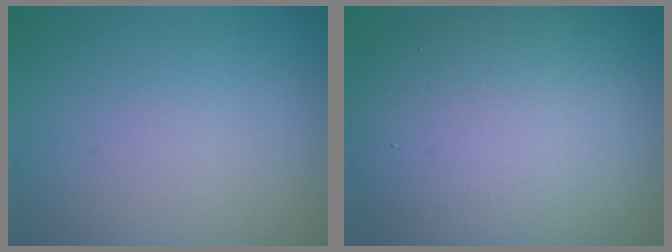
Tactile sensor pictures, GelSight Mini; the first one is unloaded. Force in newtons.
{"total": 13.4, "press": 13.4, "slide": 0.8}